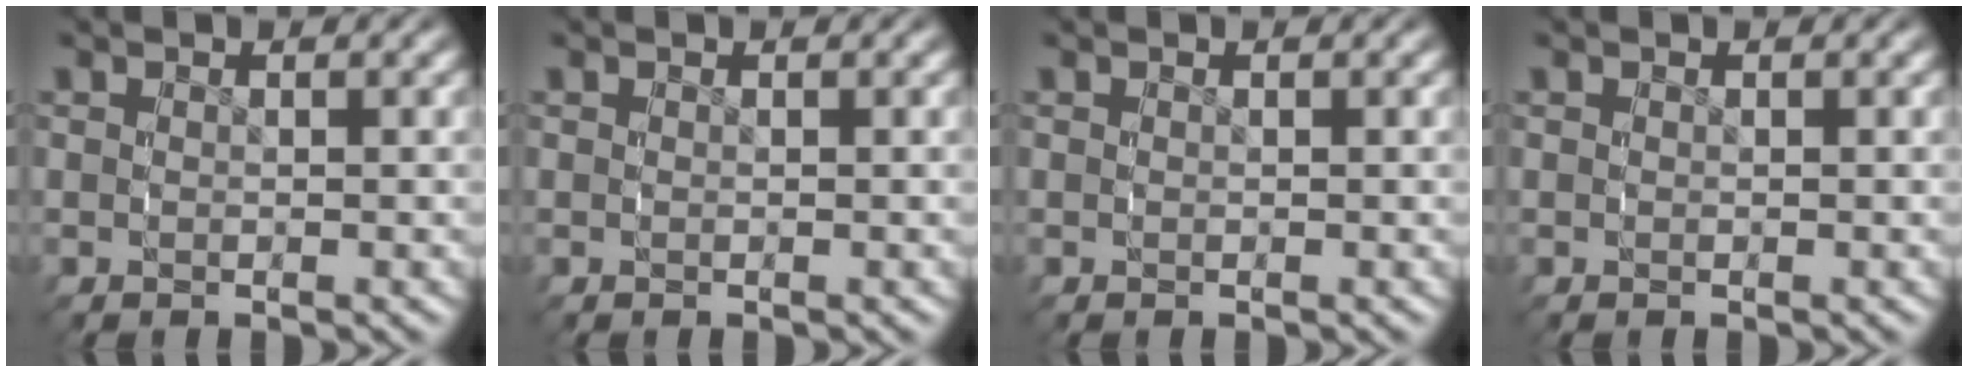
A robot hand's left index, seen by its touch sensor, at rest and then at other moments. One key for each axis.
{"total": 0.0}
{"total": 0.0}
{"total": 0.0}